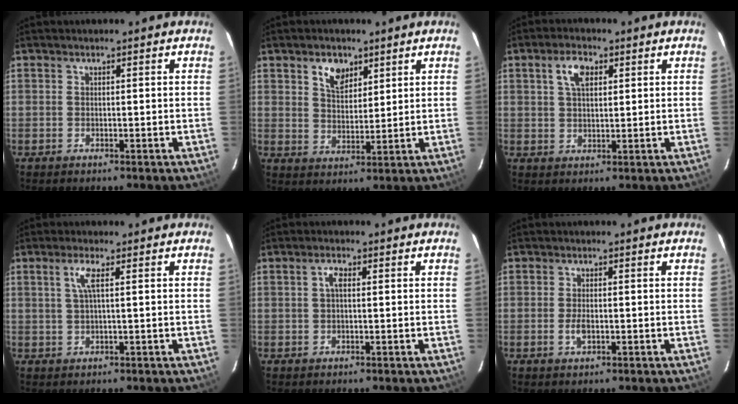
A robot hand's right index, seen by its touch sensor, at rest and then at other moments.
{"total": 5.7, "force": [3.3, 3.5, 3.0], "torque": [-0.045, 0.005, 0.063]}
{"total": 5.0, "force": [2.0, 2.7, 3.8], "torque": [-0.068, 0.012, 0.037]}
{"total": 2.9, "force": [0.8, -0.1, 2.8], "torque": [-0.057, 0.002, 0.016]}
{"total": 1.9, "force": [0.3, 0.8, 1.7], "torque": [-0.036, 0.008, 0.004]}
{"total": 2.3, "force": [-0.7, 1.2, 1.8], "torque": [-0.037, -0.002, -0.012]}